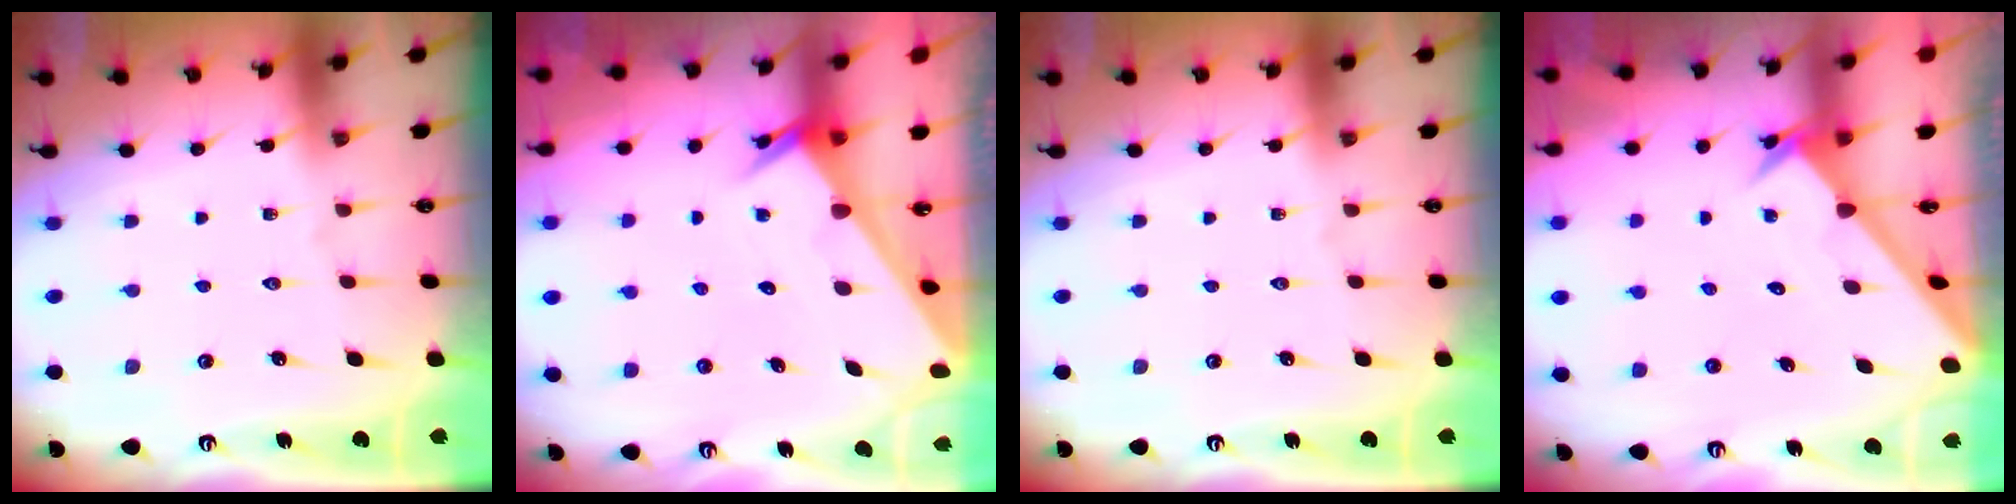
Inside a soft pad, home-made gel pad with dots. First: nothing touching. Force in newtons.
{"total": 2.0, "press": 2.0, "slide": 0.0}
{"total": 0.0}
{"total": 2.6, "press": 2.6, "slide": 0.2}